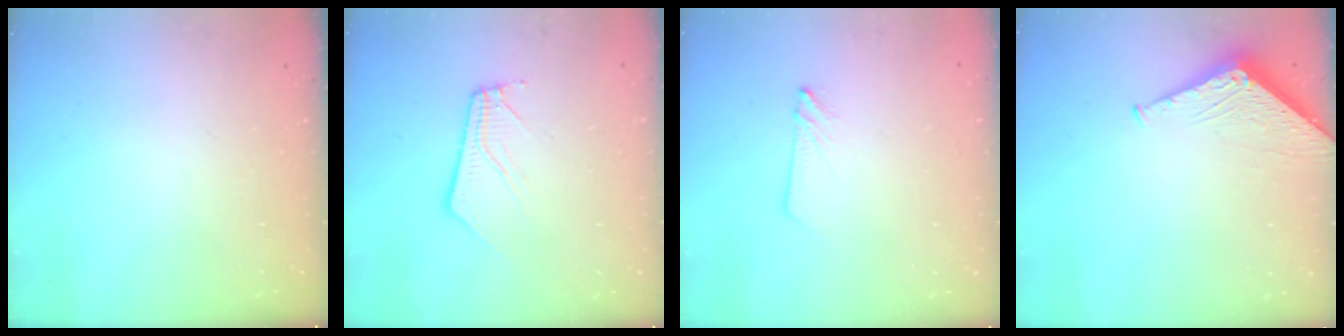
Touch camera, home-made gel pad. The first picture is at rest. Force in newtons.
{"total": 5.5, "press": 5.5, "slide": 0.4}
{"total": 2.4, "press": 2.4, "slide": 0.2}
{"total": 3.8, "press": 3.7, "slide": 0.5}